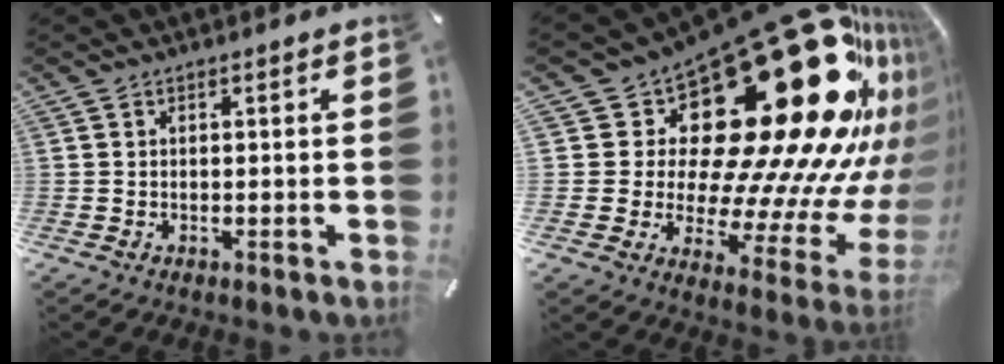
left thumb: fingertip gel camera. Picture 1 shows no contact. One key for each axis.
{"total": 41.1, "fx": 16.2, "fy": 20.4, "fz": 31.9, "tx": -0.470, "ty": -0.190, "tz": 0.338}